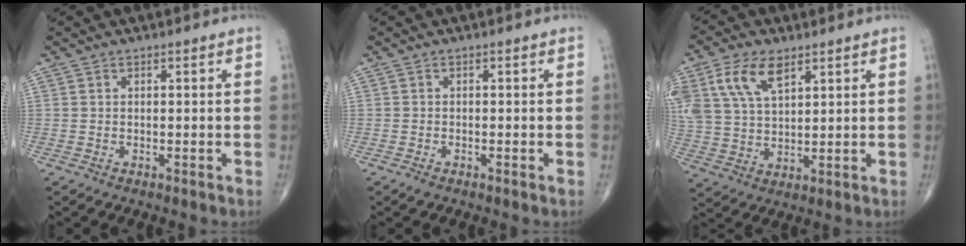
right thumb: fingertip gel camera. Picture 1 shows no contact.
{"total": 0.8, "force": [-0.5, 0.1, 0.6], "torque": [-0.017, -0.003, -0.014]}
{"total": 11.3, "force": [5.5, 6.0, 7.8], "torque": [-0.157, -0.007, 0.112]}